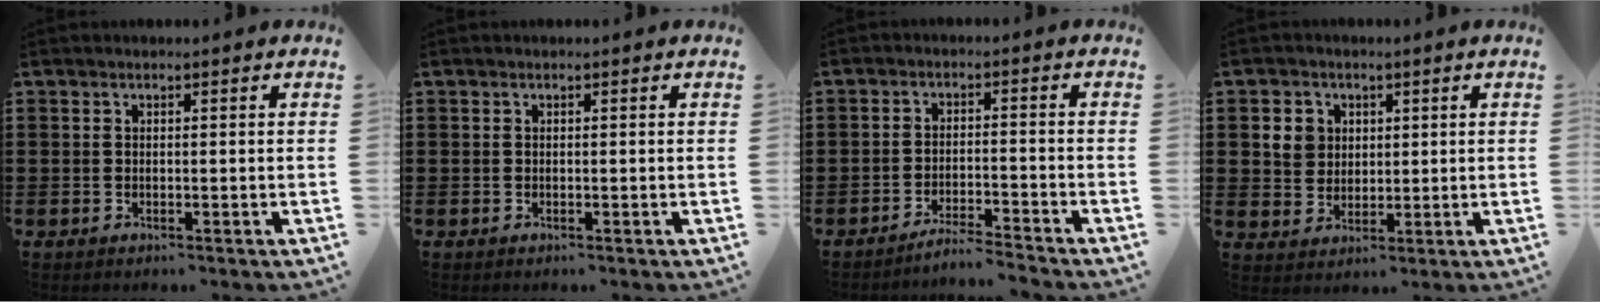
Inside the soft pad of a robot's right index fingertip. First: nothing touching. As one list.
[{"total": 0.0}, {"total": 3.3, "force": [-3.3, -0.2, 0.5], "torque": [-0.011, 0.001, -0.068]}, {"total": 4.6, "force": [1.3, 4.1, 1.5], "torque": [-0.037, 0.011, 0.022]}]